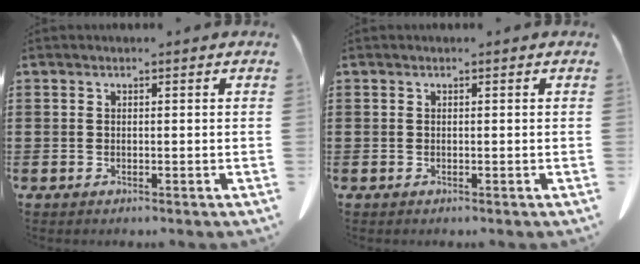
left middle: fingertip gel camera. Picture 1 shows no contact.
{"total": 0.0}